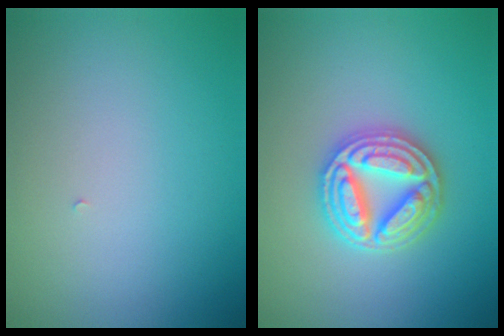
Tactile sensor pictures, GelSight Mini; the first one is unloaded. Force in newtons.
{"total": 5.0, "press": 5.0, "slide": 0.8}